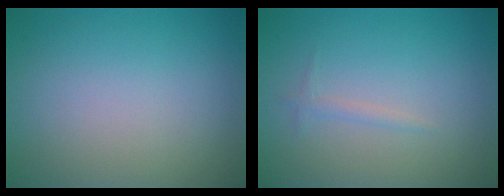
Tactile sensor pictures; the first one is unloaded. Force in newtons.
{"total": 0.7, "press": 0.7, "slide": 0.1}